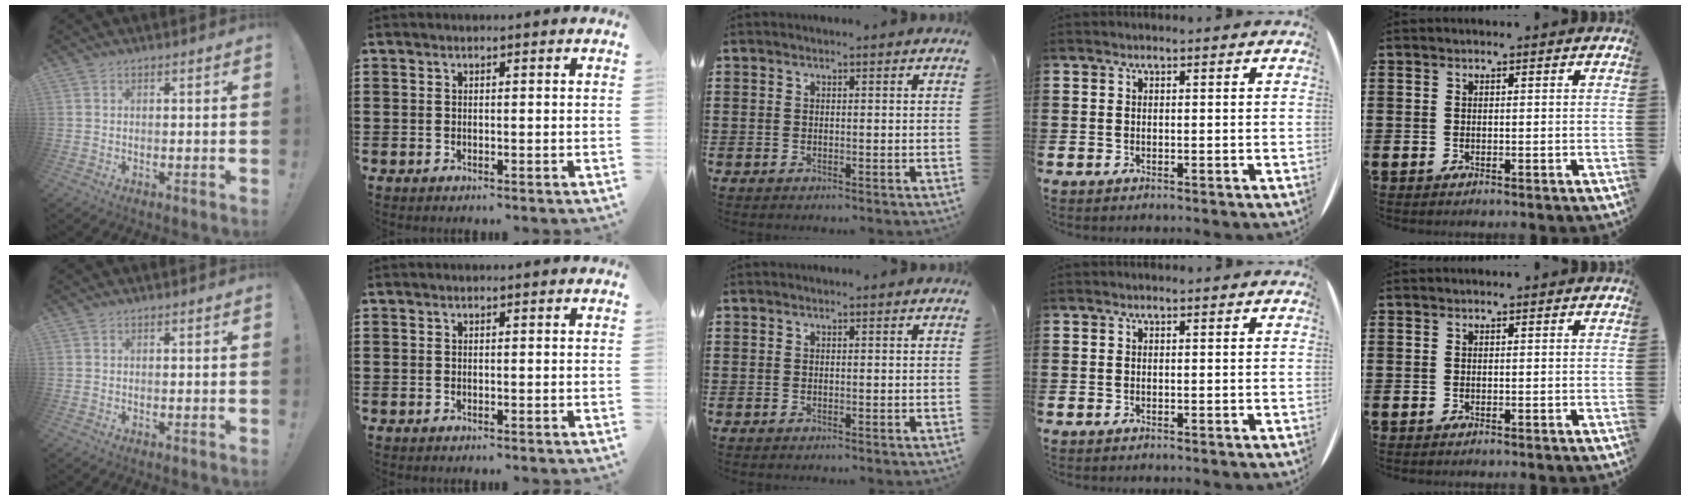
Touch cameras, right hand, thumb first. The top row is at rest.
{}